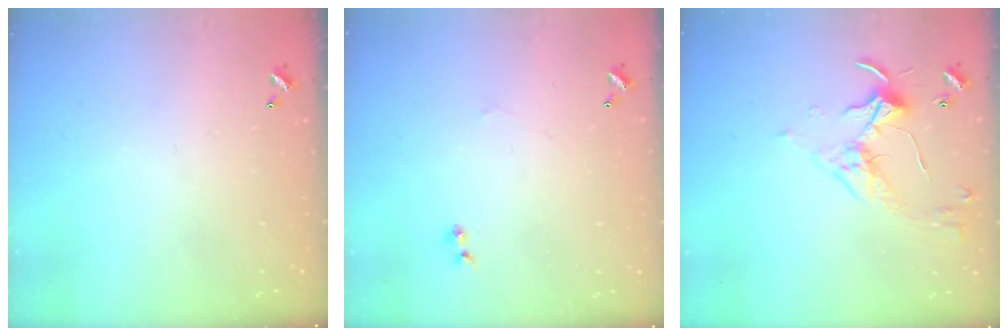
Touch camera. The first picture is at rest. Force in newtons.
{"total": 1.4, "press": 1.3, "slide": 0.4}
{"total": 3.4, "press": 3.3, "slide": 0.6}